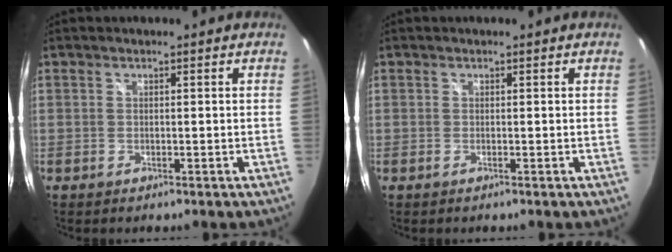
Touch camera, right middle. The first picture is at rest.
{"total": 0.0}